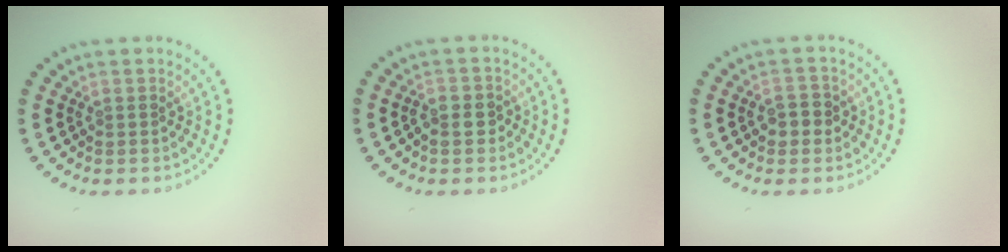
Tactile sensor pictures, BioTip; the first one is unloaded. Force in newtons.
{"total": 1.4, "press": 1.4, "slide": 0.4}
{"total": 1.9, "press": 1.9, "slide": 0.4}